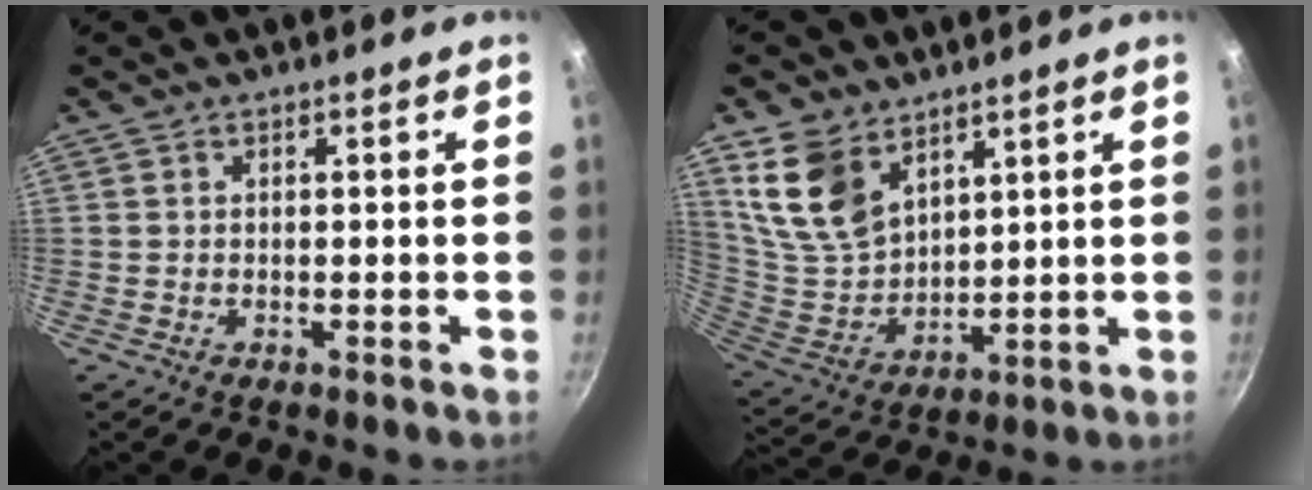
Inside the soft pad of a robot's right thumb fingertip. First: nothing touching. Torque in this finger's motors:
{"motor_torque": [-1.23, 1.69, 1.39, 0.66, 0.12]}